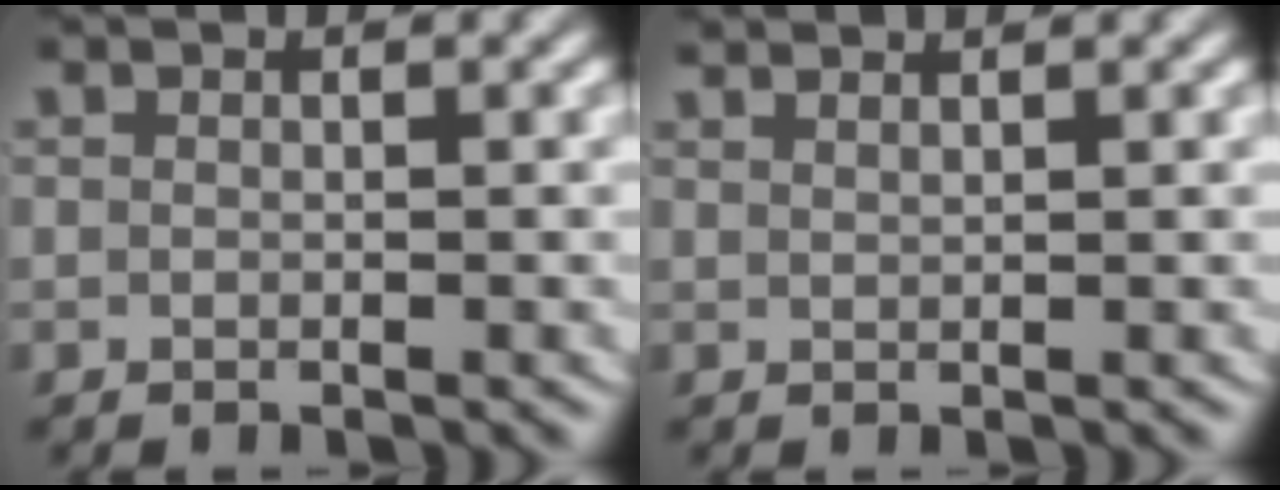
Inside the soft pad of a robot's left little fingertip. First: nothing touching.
{"total": 1.9, "force": [1.8, -0.4, 0.5], "torque": [-0.006, 0.000, 0.033]}